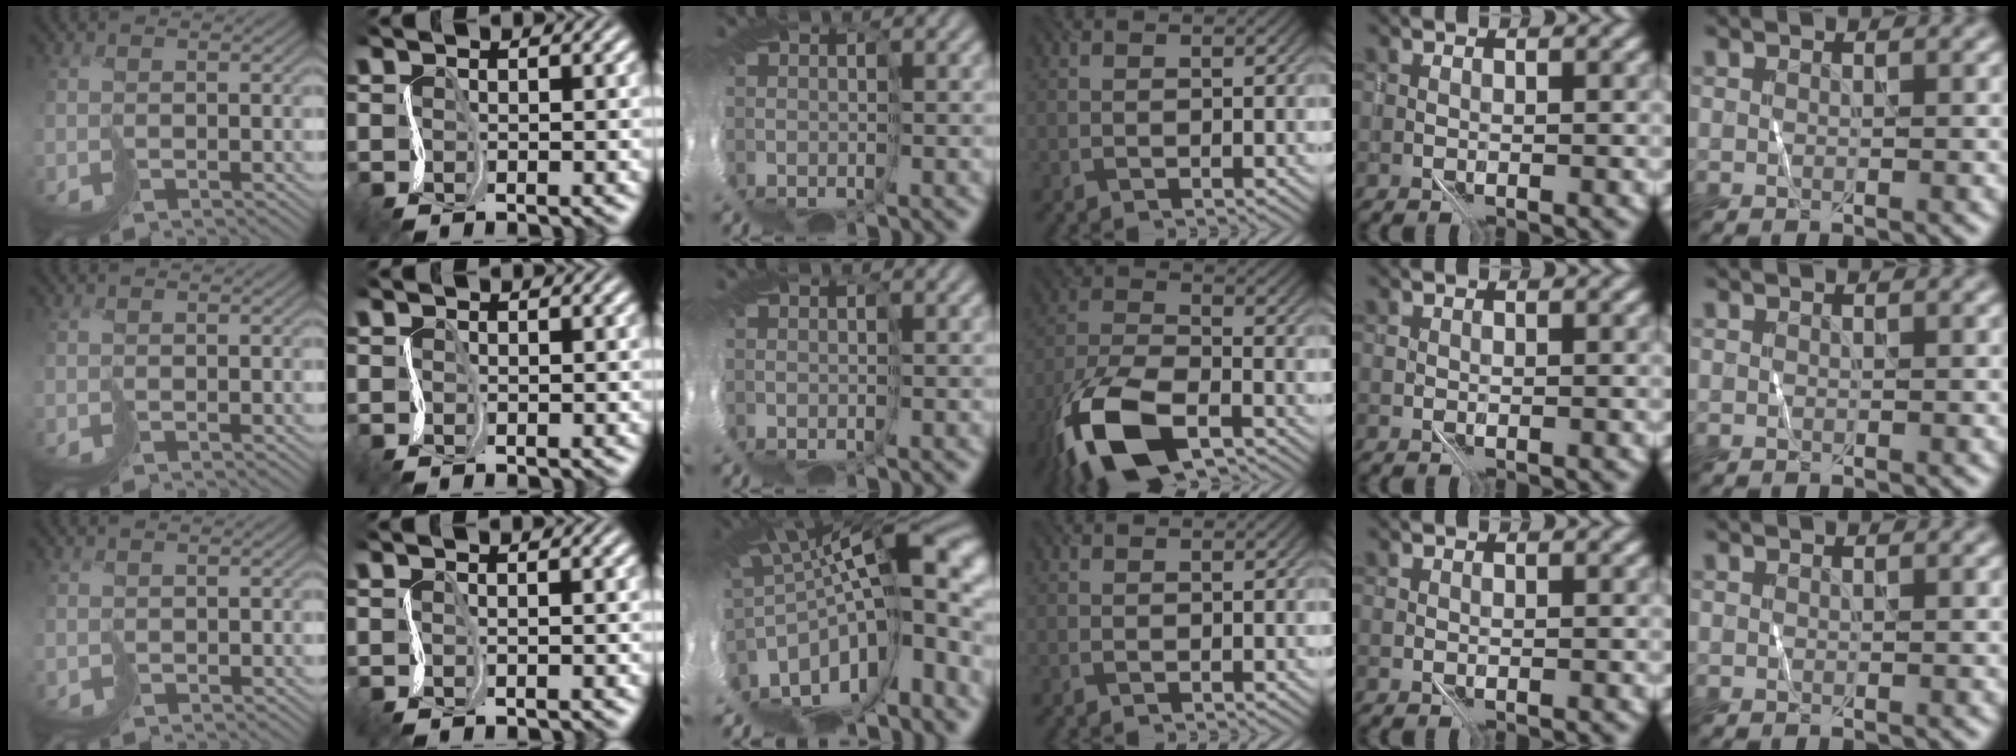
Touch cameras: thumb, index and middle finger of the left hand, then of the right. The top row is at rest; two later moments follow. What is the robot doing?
{"motion": "cut", "object": "paper bag"}